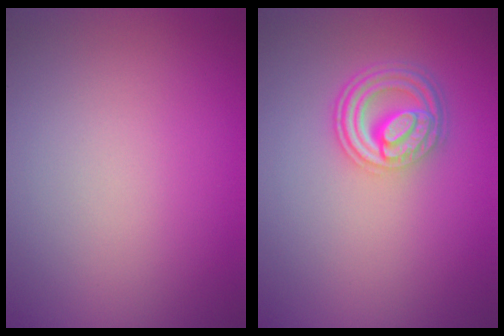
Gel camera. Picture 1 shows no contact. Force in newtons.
{"total": 4.7, "press": 3.5, "slide": 3.1}